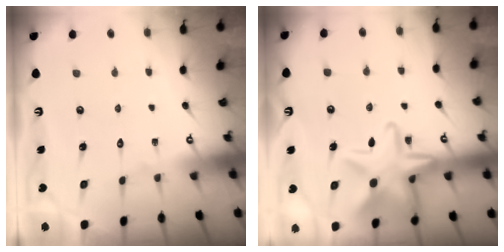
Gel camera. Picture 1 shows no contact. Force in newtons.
{"total": 17.7, "press": 17.7, "slide": 1.0}